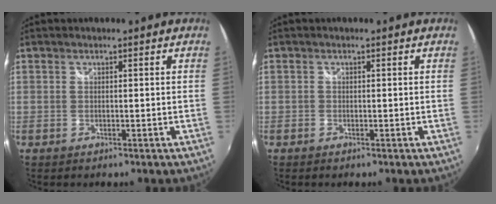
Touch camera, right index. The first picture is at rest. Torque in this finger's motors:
{"motor_torque": [0.18, 0.01, -0.02, 0.00]}